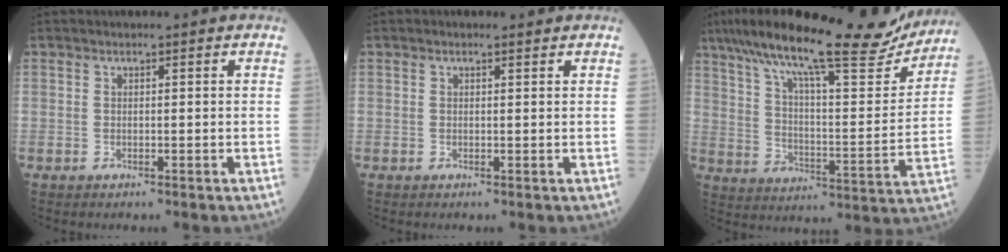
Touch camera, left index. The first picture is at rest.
{"total": 0.6, "force": [0.4, 0.2, 0.3], "torque": [-0.015, 0.001, 0.004]}
{"total": 25.5, "force": [21.1, 3.4, 13.8], "torque": [-0.232, 0.003, 0.304]}